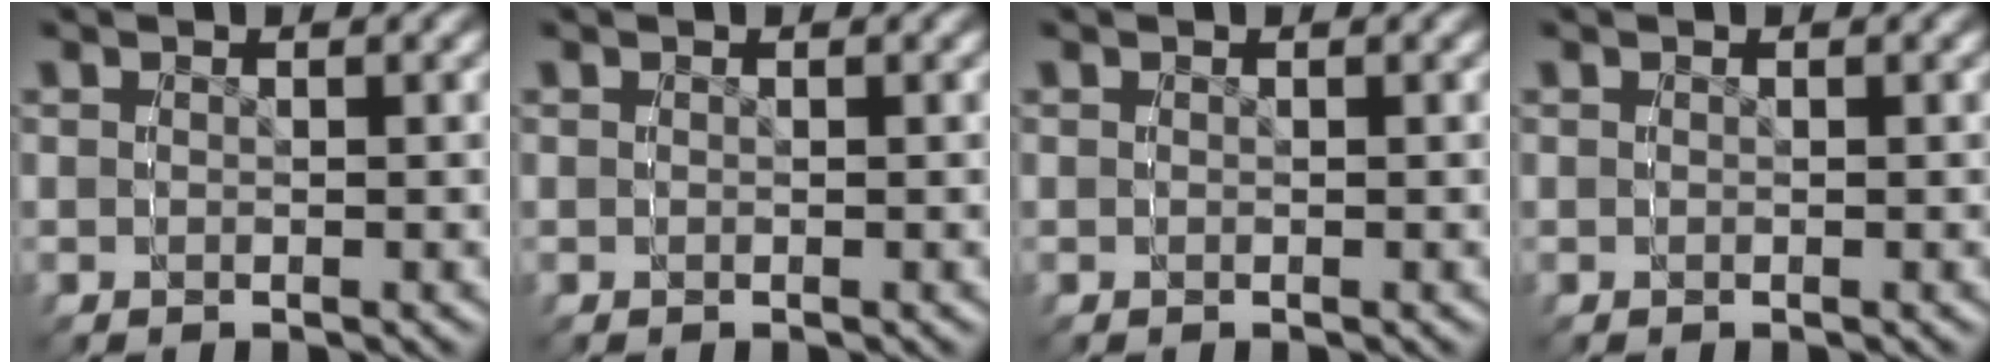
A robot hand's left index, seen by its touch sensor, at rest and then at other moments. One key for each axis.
{"total": 0.0}
{"total": 0.0}
{"total": 0.0}